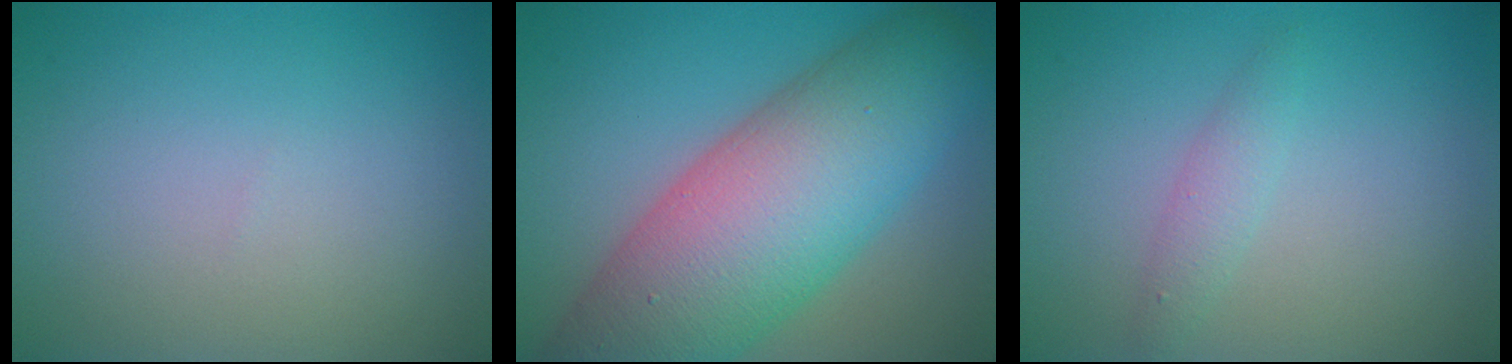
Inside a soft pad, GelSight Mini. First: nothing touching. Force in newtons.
{"total": 14.1, "press": 14.1, "slide": 0.5}
{"total": 1.6, "press": 1.6, "slide": 0.1}